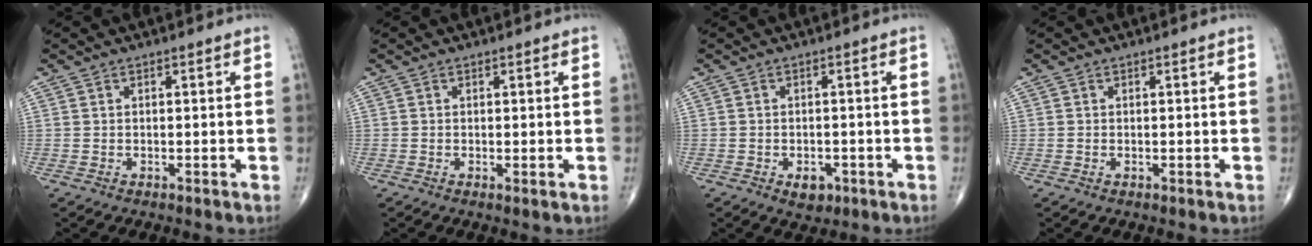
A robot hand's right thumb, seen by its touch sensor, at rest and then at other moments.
{"total": 0.5, "force": [0.0, 0.1, 0.5], "torque": [-0.010, -0.003, -0.004]}
{"total": 3.3, "force": [-1.5, 2.2, 2.0], "torque": [-0.013, 0.003, -0.016]}
{"total": 0.0}